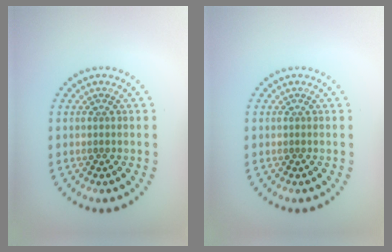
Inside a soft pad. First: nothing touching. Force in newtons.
{"total": 0.0}